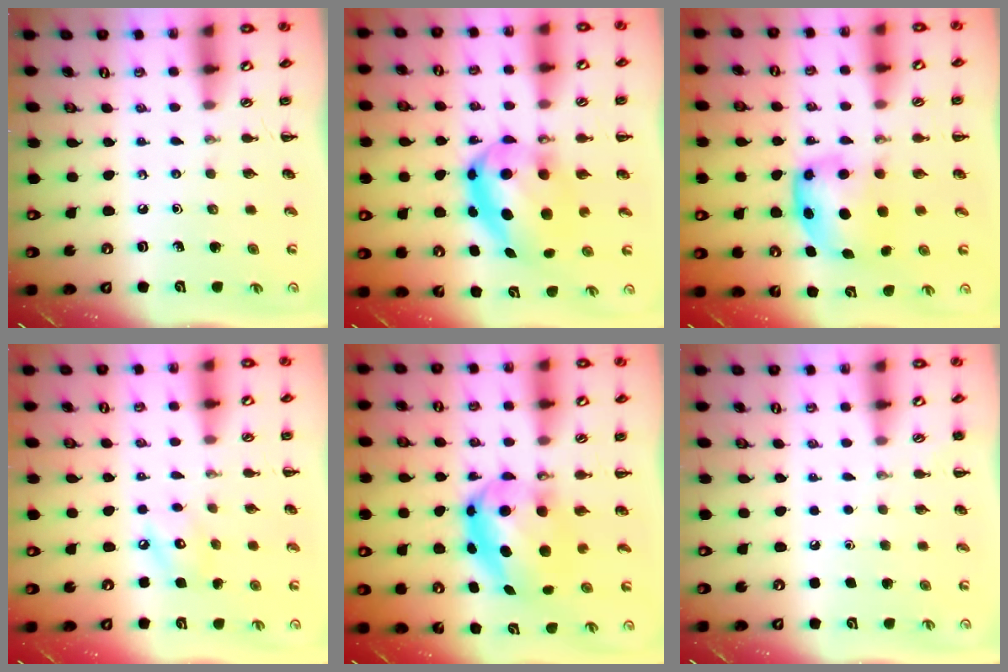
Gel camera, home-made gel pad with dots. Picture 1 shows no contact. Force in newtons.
{"total": 9.7, "press": 9.4, "slide": 2.1}
{"total": 5.7, "press": 5.7, "slide": 0.5}
{"total": 7.2, "press": 7.2, "slide": 0.6}
{"total": 7.8, "press": 7.5, "slide": 1.9}
{"total": 1.6, "press": 1.6, "slide": 0.1}